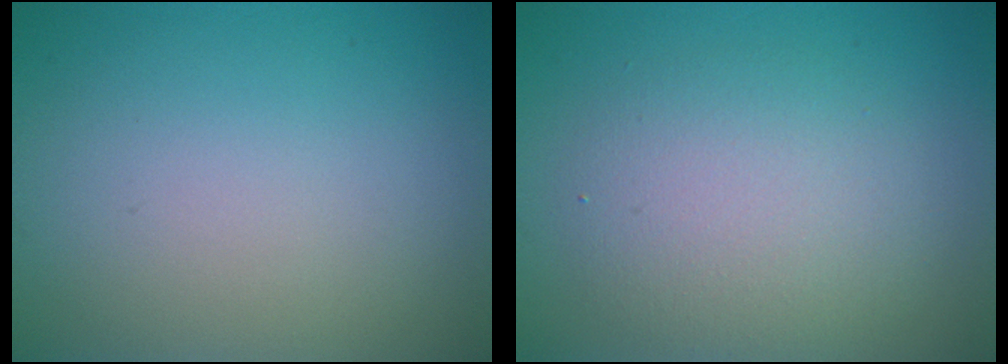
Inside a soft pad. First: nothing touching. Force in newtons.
{"total": 4.6, "press": 4.6, "slide": 0.1}